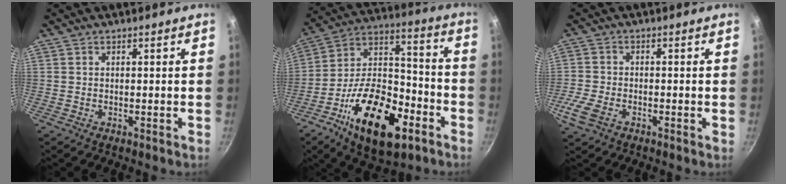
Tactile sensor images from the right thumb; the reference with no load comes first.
{"total": 24.3, "force": [-11.1, 12.1, 17.9], "torque": [-0.272, 0.057, -0.189]}
{"total": 5.5, "force": [-2.7, 3.0, 3.7], "torque": [-0.087, 0.004, -0.060]}